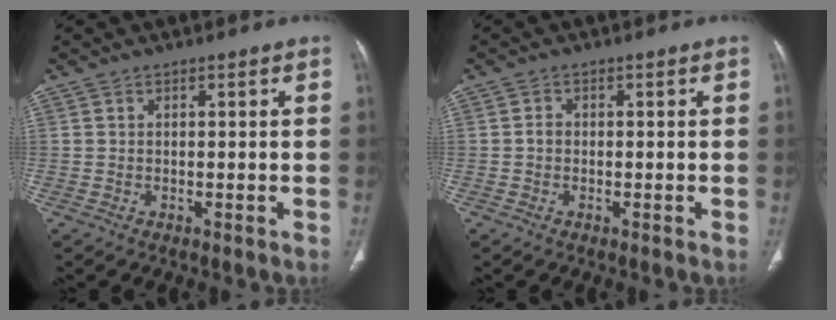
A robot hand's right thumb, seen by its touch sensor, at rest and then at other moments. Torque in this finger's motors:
{"motor_torque": [0.65, 0.63, 0.58, -0.39, -0.03]}